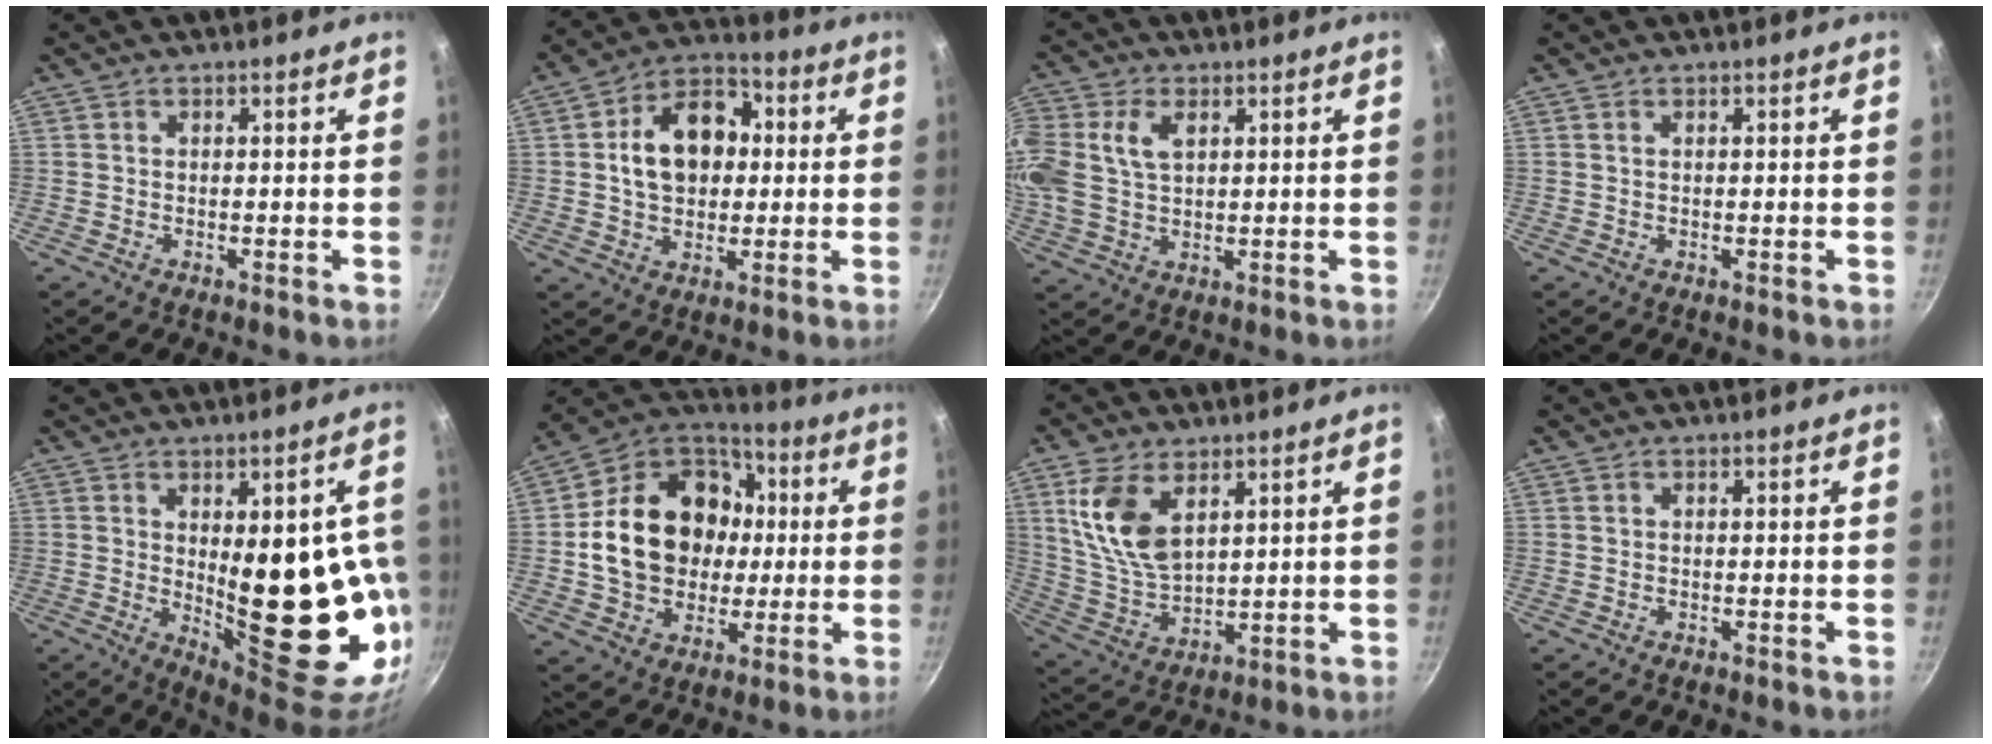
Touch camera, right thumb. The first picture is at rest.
{"total": 14.5, "force": [1.7, 10.5, 9.9], "torque": [-0.124, 0.024, 0.016]}
{"total": 13.7, "force": [3.7, 9.7, 8.9], "torque": [-0.210, 0.020, 0.070]}
{"total": 0.0}
{"total": 23.0, "force": [-0.4, 9.6, 20.9], "torque": [-0.239, -0.023, 0.026]}
{"total": 22.7, "force": [1.0, 18.1, 13.7], "torque": [-0.219, 0.038, 0.021]}
{"total": 12.6, "force": [5.2, 7.1, 9.1], "torque": [-0.168, -0.030, 0.115]}
{"total": 0.0}